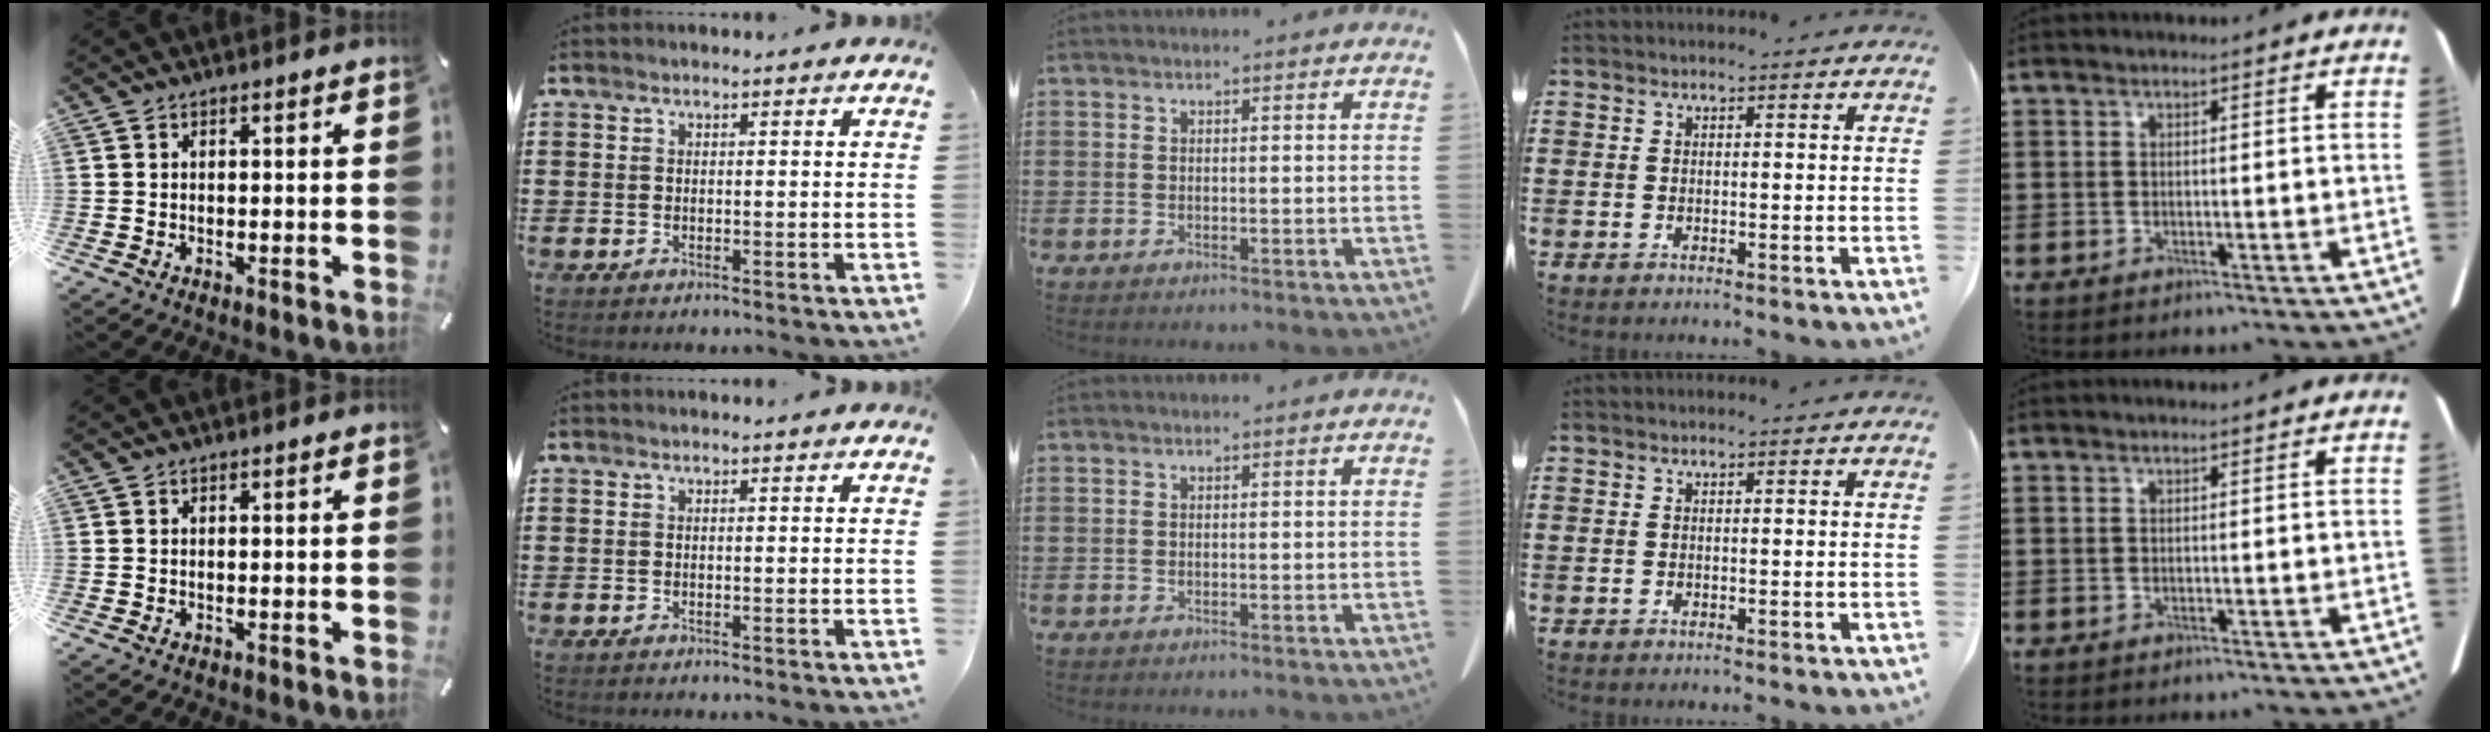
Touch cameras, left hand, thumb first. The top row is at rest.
{}